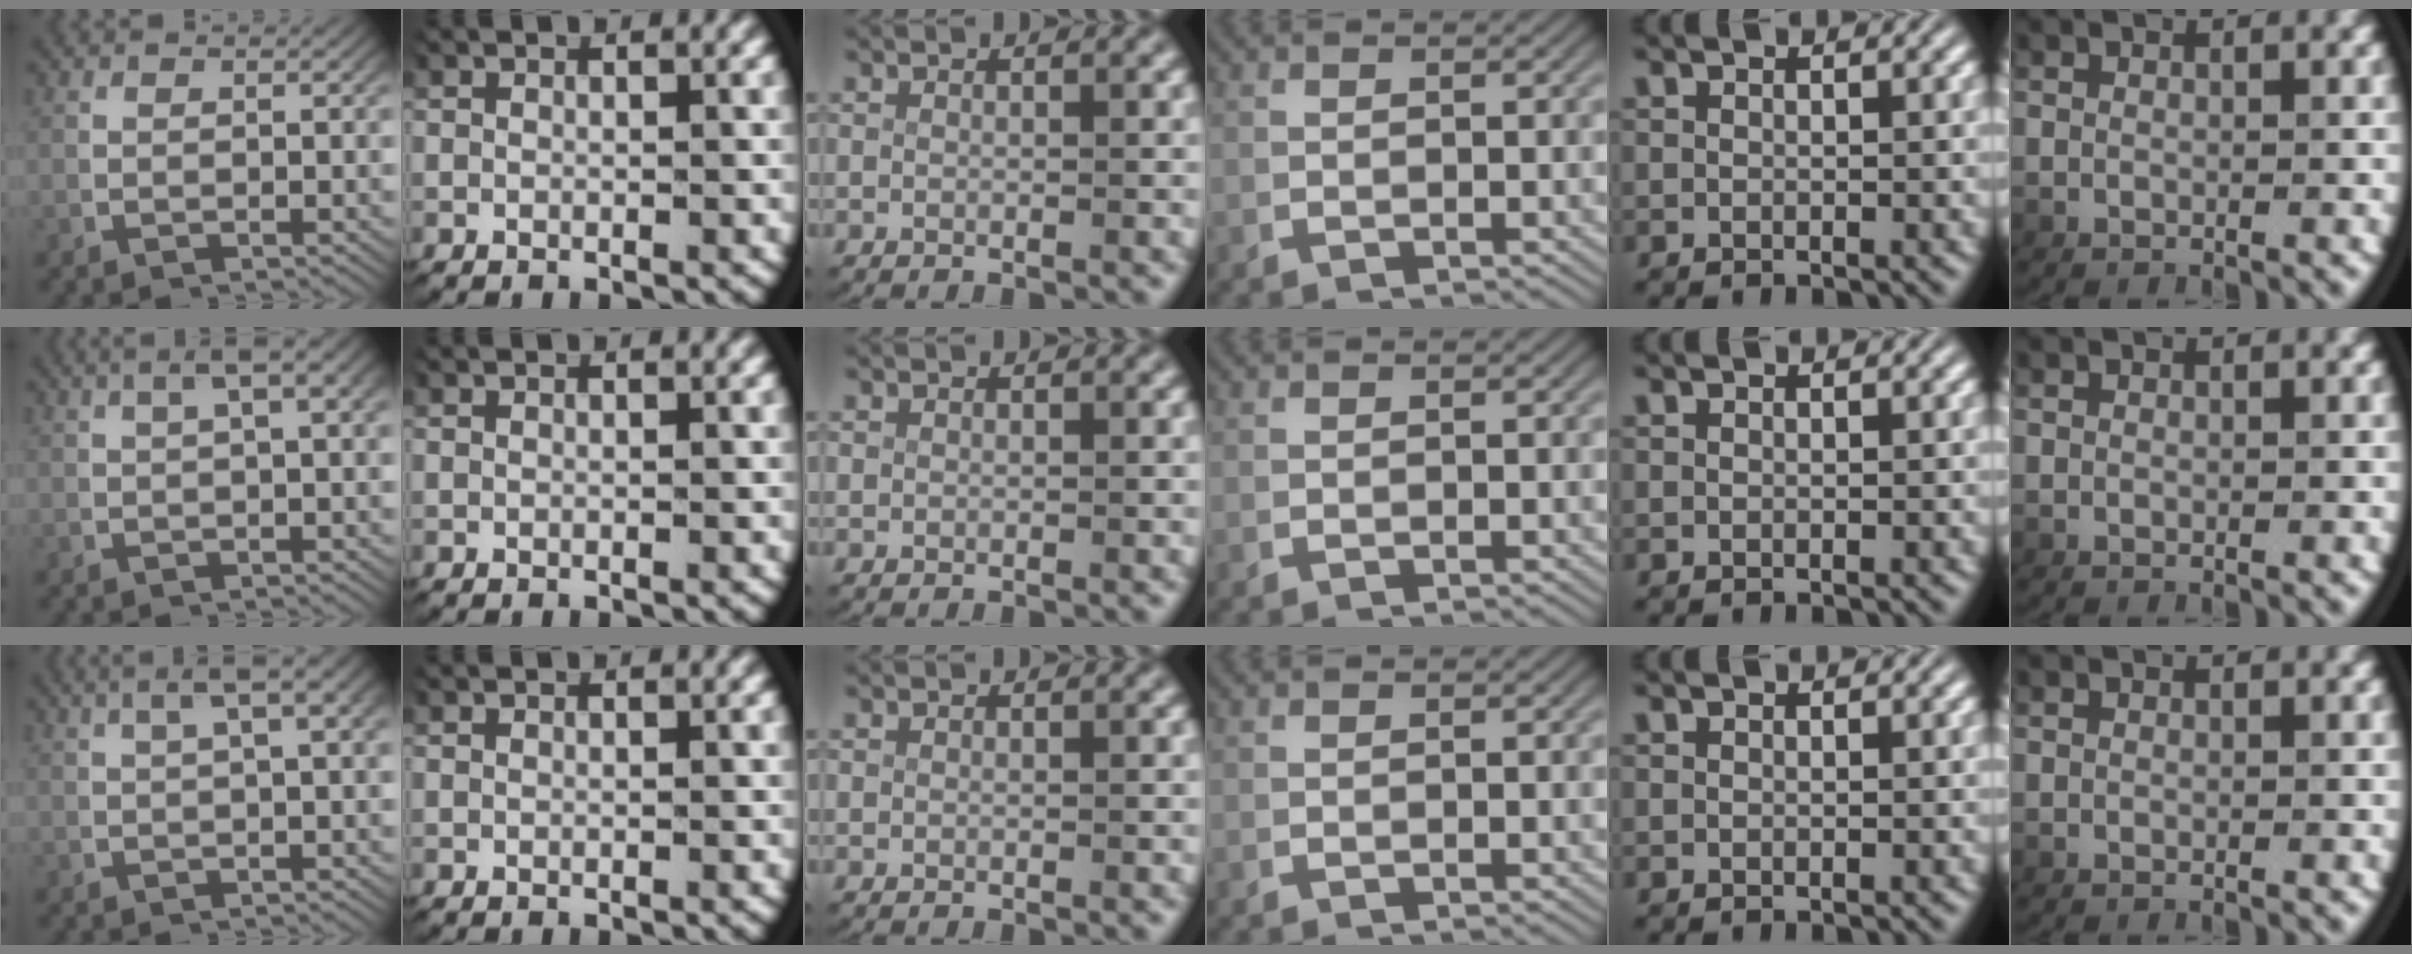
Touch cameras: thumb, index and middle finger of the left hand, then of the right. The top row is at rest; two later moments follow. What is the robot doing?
{"motion": "lift_and_place", "object": "router"}